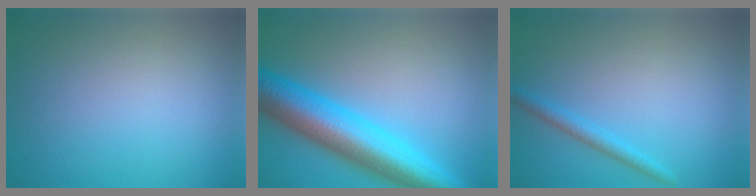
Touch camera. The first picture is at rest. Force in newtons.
{"total": 9.8, "press": 9.8, "slide": 0.2}
{"total": 1.8, "press": 1.8, "slide": 0.1}